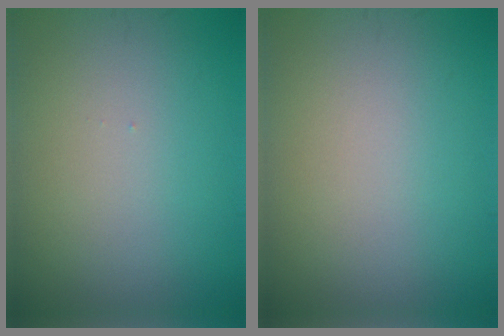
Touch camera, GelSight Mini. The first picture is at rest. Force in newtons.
{"total": 0.0}